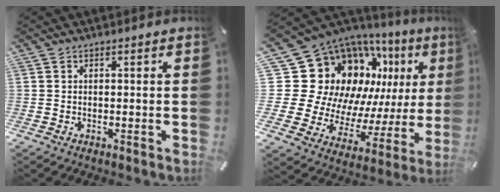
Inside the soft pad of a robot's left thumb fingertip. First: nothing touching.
{"total": 20.5, "force": [10.1, 15.1, 9.4], "torque": [-0.153, -0.117, 0.226]}